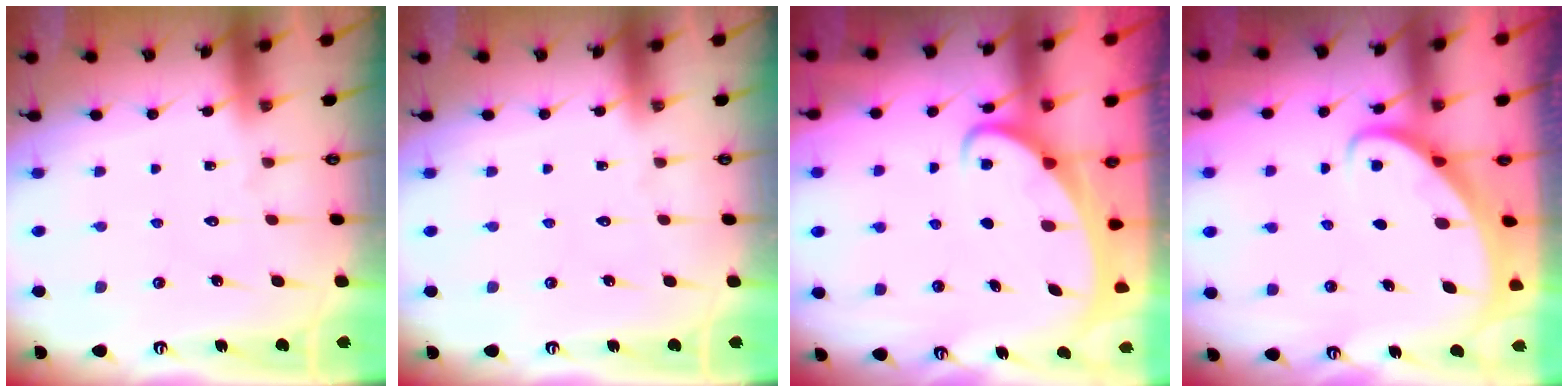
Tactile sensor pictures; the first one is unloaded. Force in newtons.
{"total": 0.0}
{"total": 2.7, "press": 2.7, "slide": 0.3}
{"total": 2.2, "press": 2.2, "slide": 0.3}